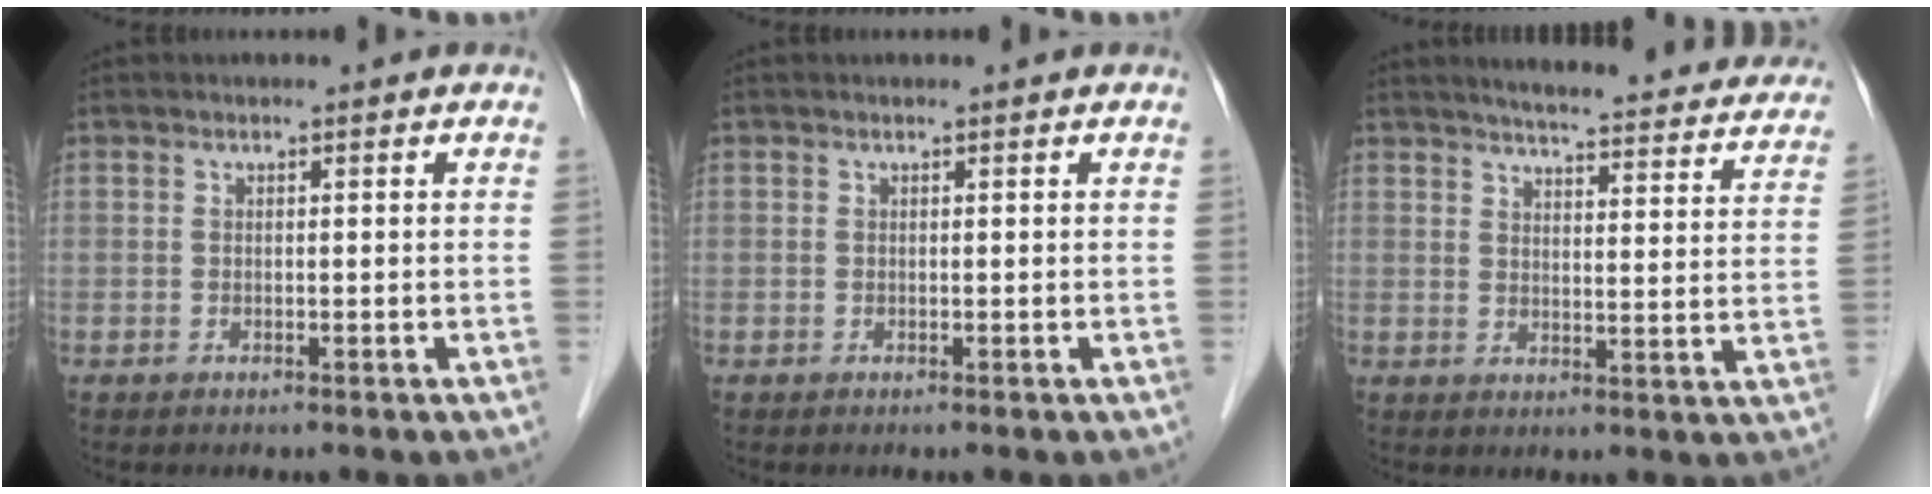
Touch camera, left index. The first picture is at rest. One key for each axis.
{"total": 0.0}
{"total": 24.2, "fx": 22.1, "fy": 3.7, "fz": 9.2, "tx": -0.114, "ty": -0.045, "tz": 0.251}